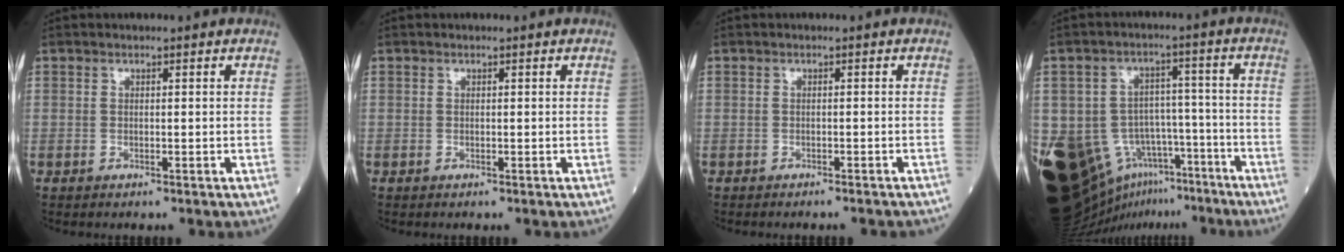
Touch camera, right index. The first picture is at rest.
{"total": 0.0}
{"total": 3.2, "force": [-3.1, 0.4, 1.0], "torque": [-0.014, -0.005, -0.037]}
{"total": 23.7, "force": [-13.3, 15.1, 12.5], "torque": [-0.298, 0.023, -0.196]}